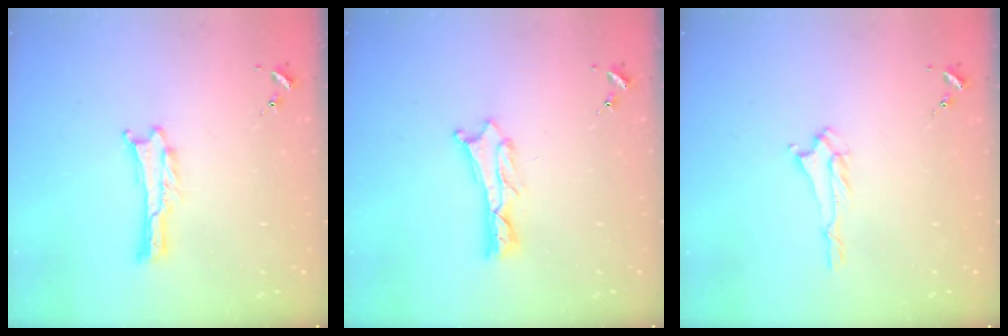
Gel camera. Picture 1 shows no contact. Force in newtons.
{"total": 1.1, "press": 1.0, "slide": 0.2}
{"total": 1.4, "press": 1.3, "slide": 0.2}